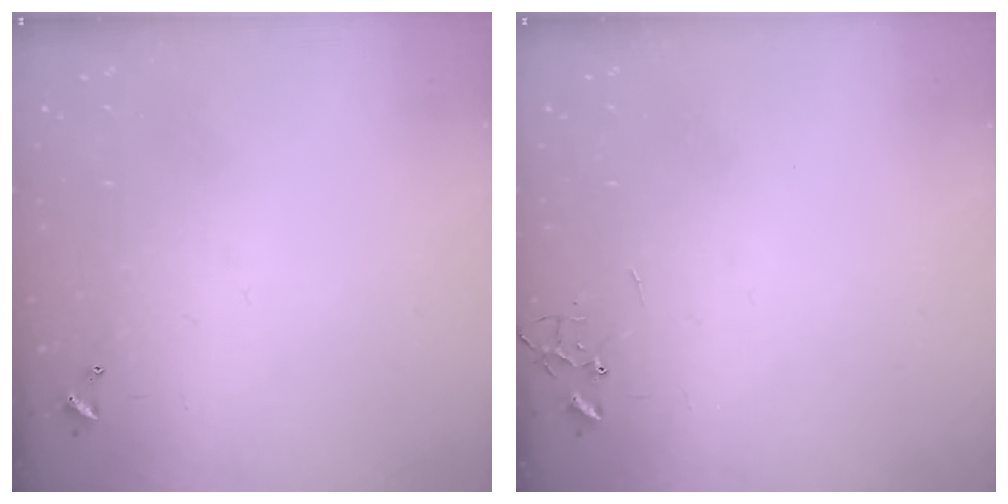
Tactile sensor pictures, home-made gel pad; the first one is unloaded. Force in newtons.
{"total": 0.0}